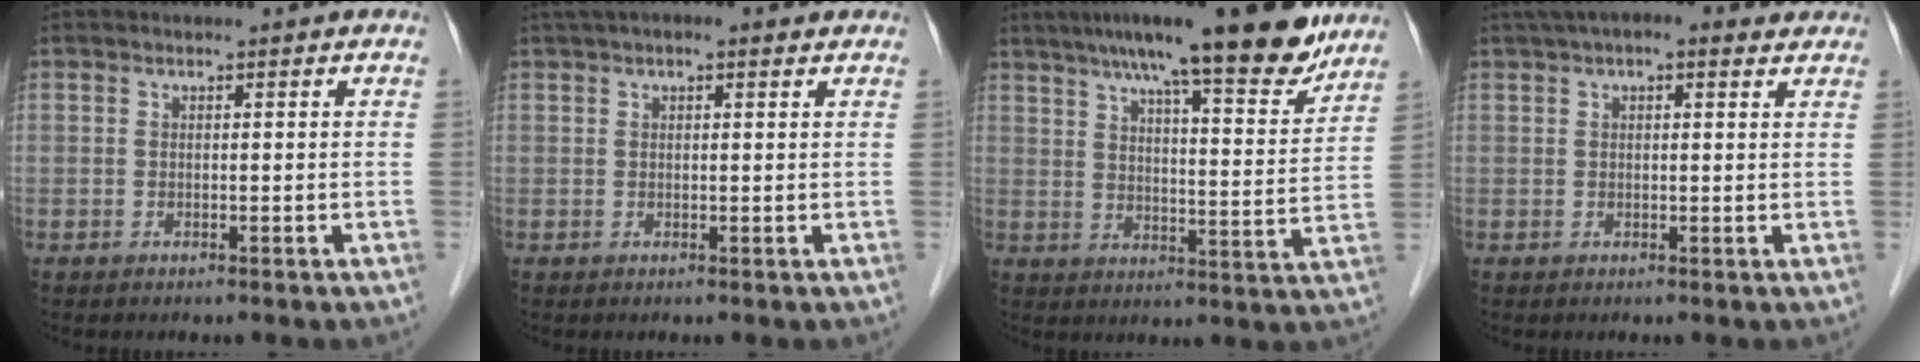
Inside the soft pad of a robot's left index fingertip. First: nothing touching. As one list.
[{"total": 4.7, "force": [3.2, 1.4, 3.2], "torque": [-0.055, 0.034, 0.048]}, {"total": 18.6, "force": [14.7, 2.3, 11.1], "torque": [-0.165, 0.008, 0.203]}, {"total": 8.1, "force": [5.7, 2.7, 5.1], "torque": [-0.078, 0.045, 0.081]}]